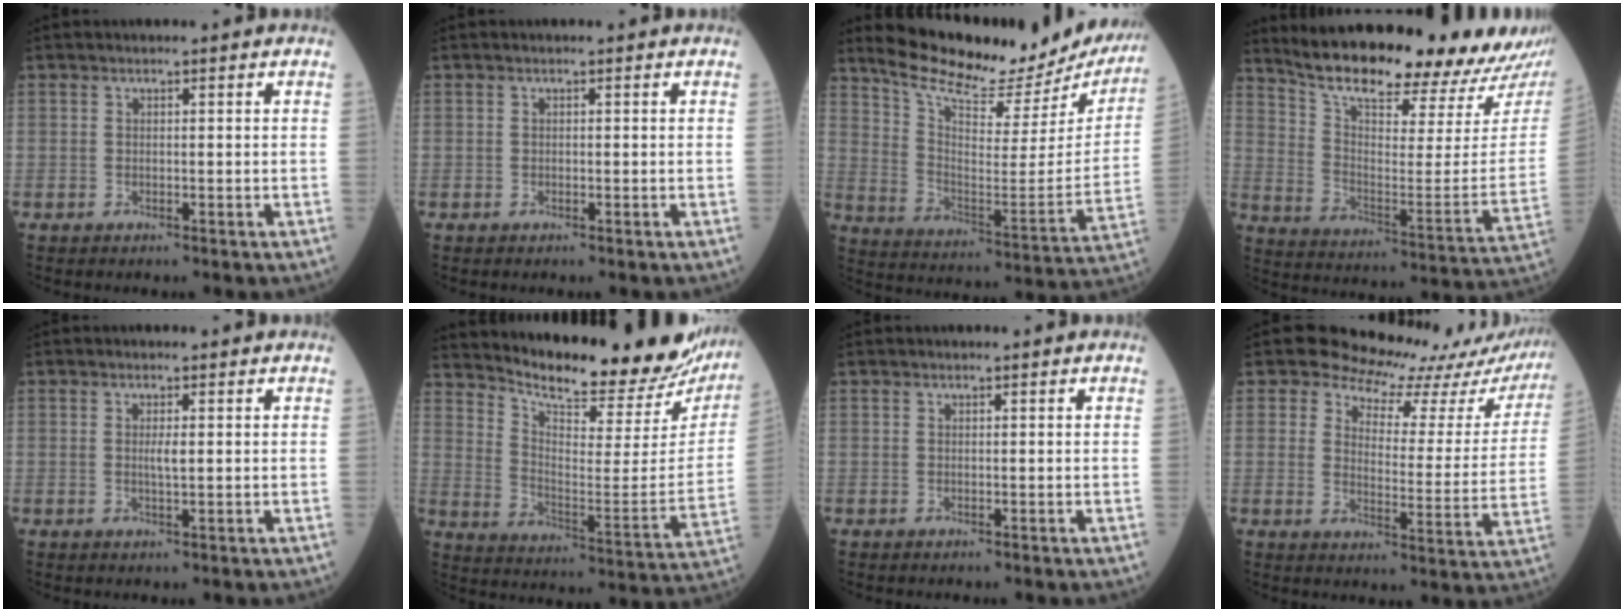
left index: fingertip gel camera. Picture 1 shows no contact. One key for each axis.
{"total": 0.0}
{"total": 24.2, "fx": 22.2, "fy": 4.9, "fz": 8.2, "tx": -0.135, "ty": -0.066, "tz": 0.305}
{"total": 23.7, "fx": 21.2, "fy": 3.9, "fz": 9.9, "tx": -0.158, "ty": -0.056, "tz": 0.295}
{"total": 1.7, "fx": 0.1, "fy": 0.2, "fz": 1.7, "tx": -0.036, "ty": 0.000, "tz": 0.002}
{"total": 24.6, "fx": 23.0, "fy": 4.6, "fz": 7.6, "tx": -0.123, "ty": -0.085, "tz": 0.302}
{"total": 0.0}
{"total": 16.3, "fx": 15.4, "fy": 4.8, "fz": 2.1, "tx": -0.002, "ty": -0.073, "tz": 0.157}